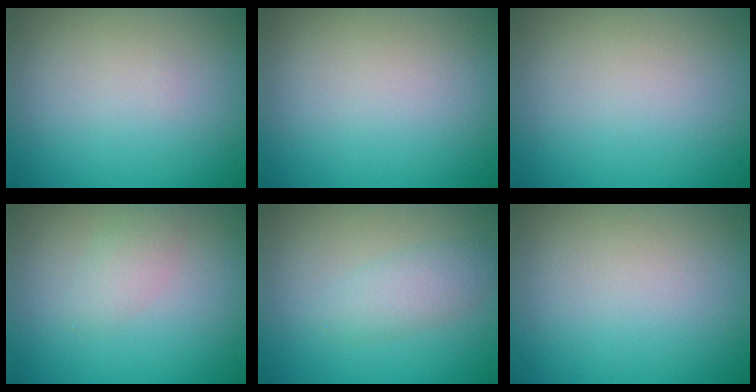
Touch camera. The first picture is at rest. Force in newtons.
{"total": 0.0}
{"total": 0.0}
{"total": 1.6, "press": 1.6, "slide": 0.0}
{"total": 2.2, "press": 2.2, "slide": 0.2}
{"total": 0.0}